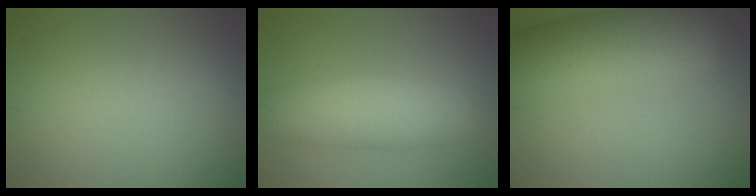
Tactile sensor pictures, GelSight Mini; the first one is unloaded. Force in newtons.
{"total": 7.3, "press": 7.3, "slide": 0.0}
{"total": 11.4, "press": 11.4, "slide": 0.6}